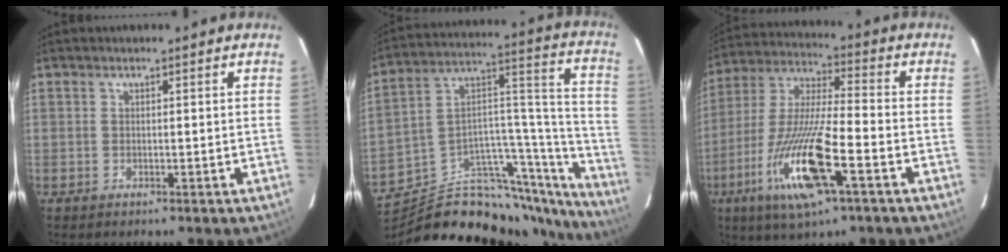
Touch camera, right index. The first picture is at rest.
{"total": 33.6, "force": [-30.0, 9.0, 12.3], "torque": [-0.132, 0.026, -0.416]}
{"total": 16.6, "force": [-6.8, 2.0, 15.0], "torque": [-0.310, -0.022, -0.124]}